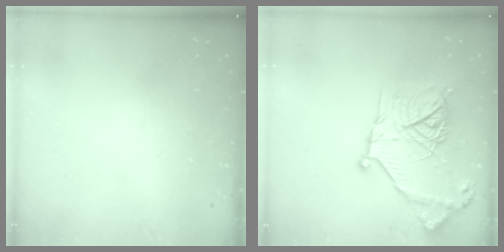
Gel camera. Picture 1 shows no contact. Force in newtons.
{"total": 18.8, "press": 18.7, "slide": 2.0}